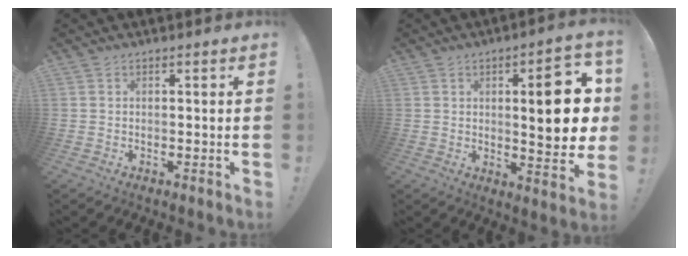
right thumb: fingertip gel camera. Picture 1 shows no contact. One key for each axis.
{"total": 15.4, "fx": 2.0, "fy": 4.4, "fz": 14.6, "tx": -0.190, "ty": -0.010, "tz": 0.021}